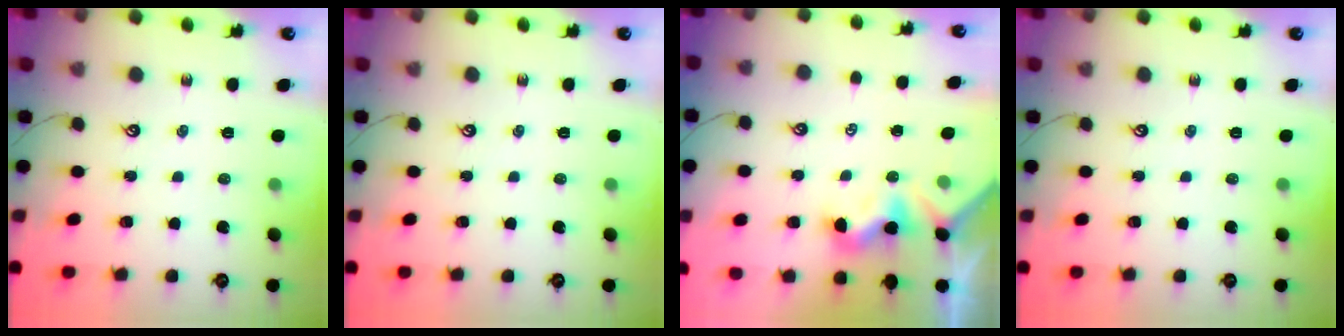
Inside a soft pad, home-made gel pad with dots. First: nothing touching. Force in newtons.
{"total": 0.0}
{"total": 1.4, "press": 1.3, "slide": 0.5}
{"total": 0.0}